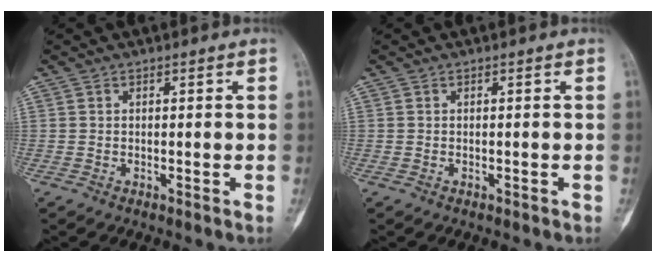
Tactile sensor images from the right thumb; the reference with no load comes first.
{"total": 0.0}